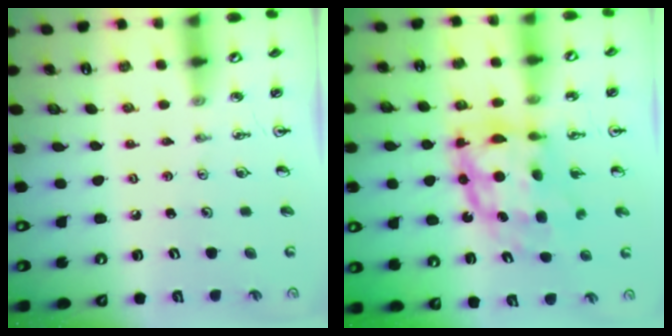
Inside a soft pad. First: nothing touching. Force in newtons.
{"total": 10.3, "press": 10.3, "slide": 0.9}